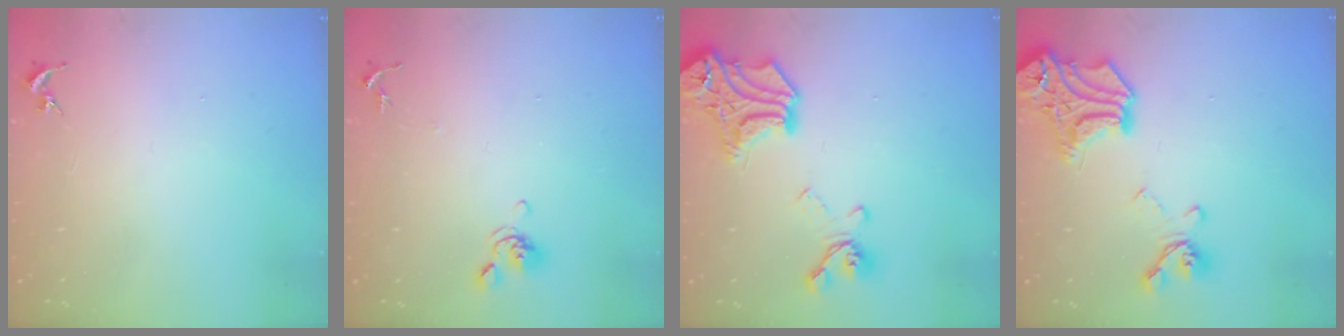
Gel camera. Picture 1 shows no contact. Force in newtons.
{"total": 6.9, "press": 6.7, "slide": 1.6}
{"total": 19.9, "press": 19.9, "slide": 0.9}
{"total": 19.9, "press": 19.9, "slide": 0.9}